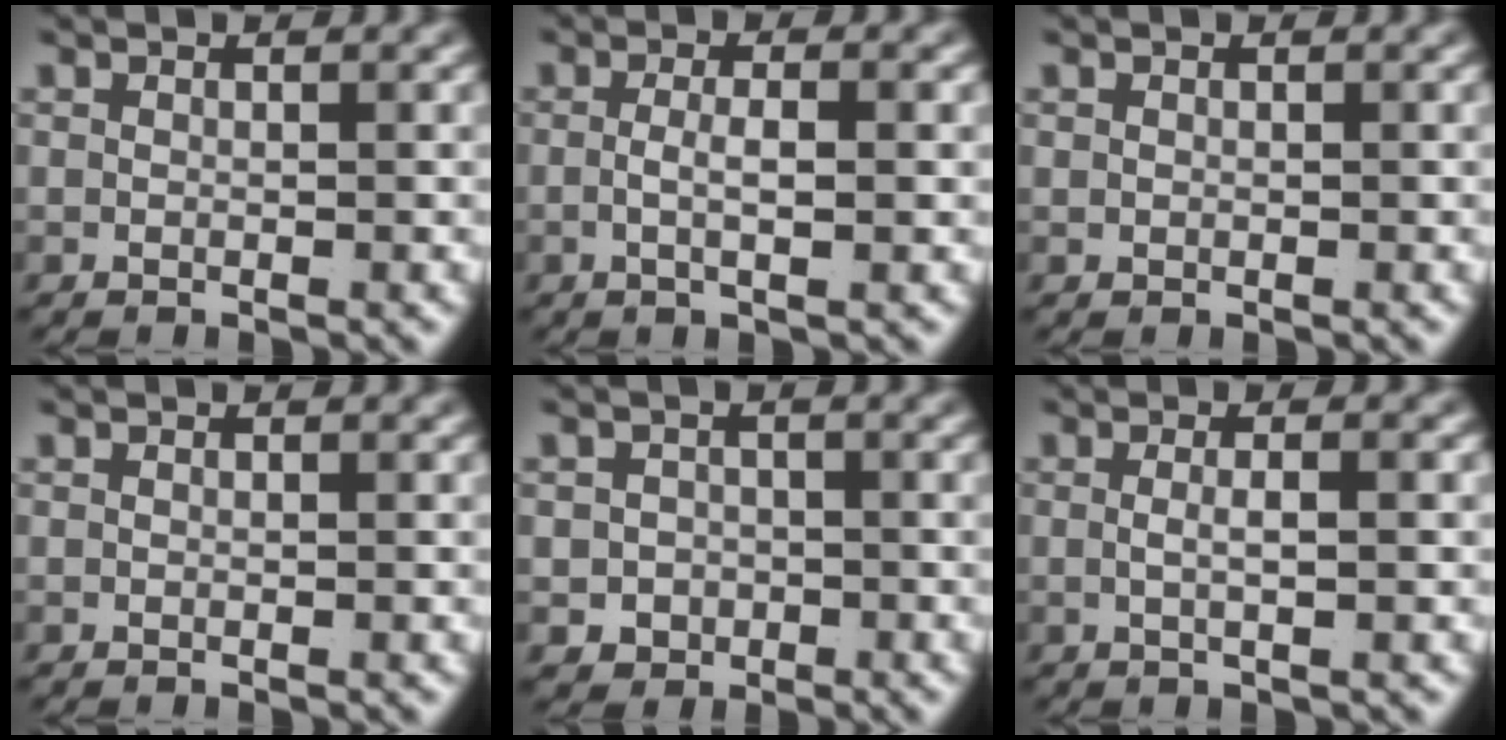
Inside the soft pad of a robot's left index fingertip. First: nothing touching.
{"total": 2.3, "force": [-0.6, -0.1, 2.2], "torque": [-0.047, -0.007, -0.005]}
{"total": 0.0}
{"total": 0.0}
{"total": 4.3, "force": [-1.5, 3.9, 1.1], "torque": [-0.019, -0.022, -0.022]}
{"total": 1.9, "force": [-0.3, -0.3, 1.8], "torque": [-0.036, -0.009, 0.003]}